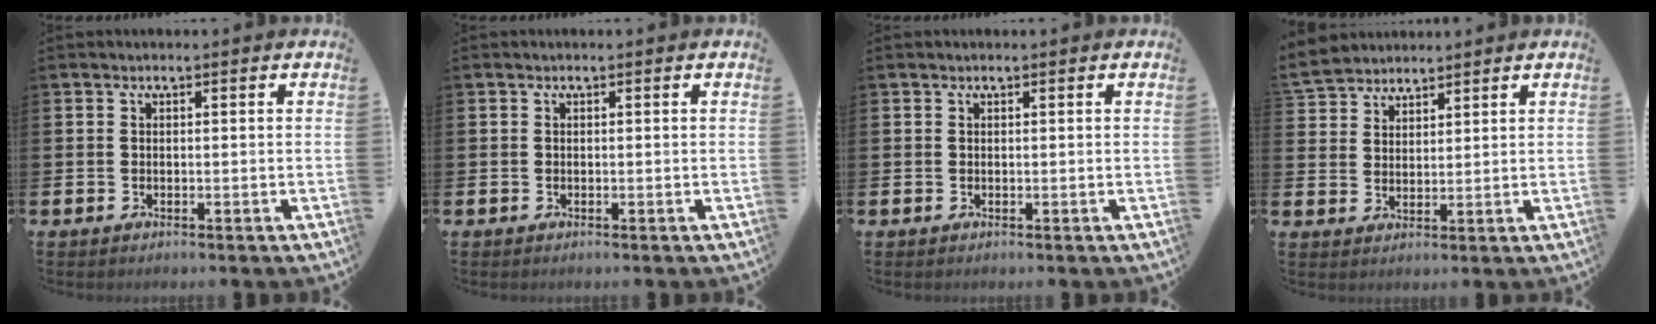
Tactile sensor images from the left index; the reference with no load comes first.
{"total": 0.0}
{"total": 0.0}
{"total": 4.1, "force": [3.9, 1.2, -0.4], "torque": [-0.012, -0.012, 0.074]}